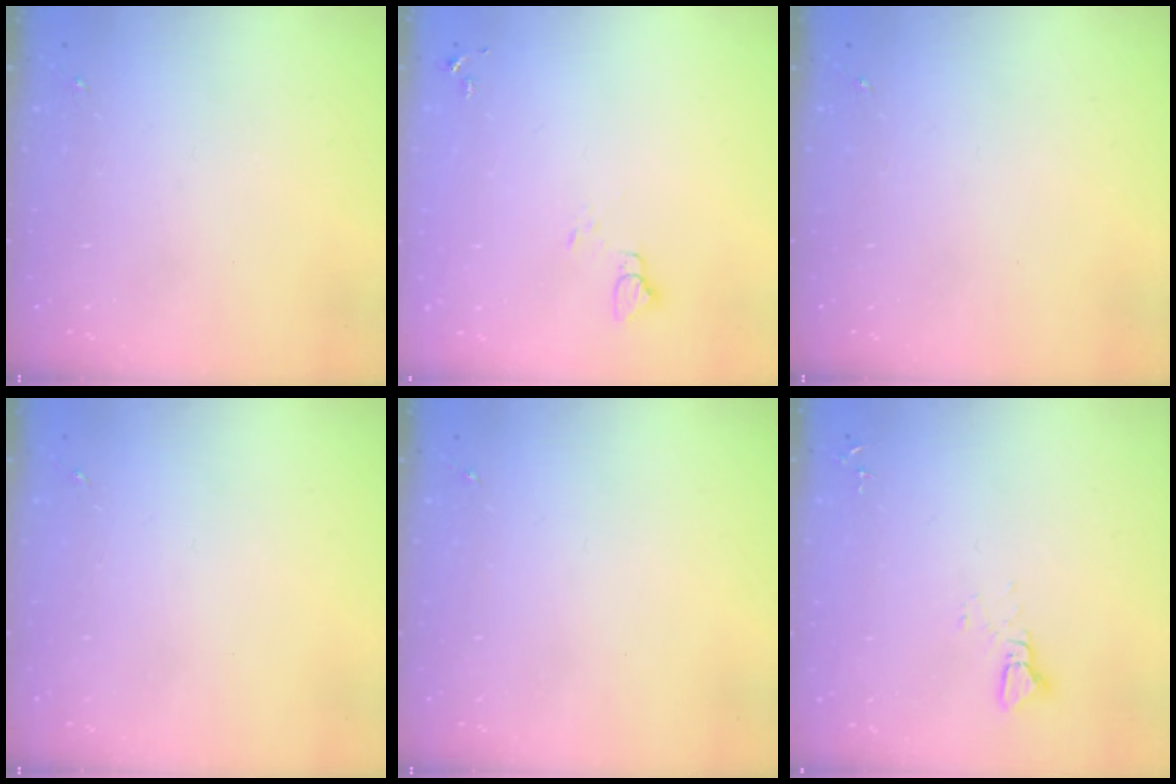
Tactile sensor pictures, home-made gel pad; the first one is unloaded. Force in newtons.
{"total": 3.9, "press": 3.9, "slide": 0.4}
{"total": 0.0}
{"total": 0.0}
{"total": 0.0}
{"total": 2.4, "press": 2.4, "slide": 0.1}